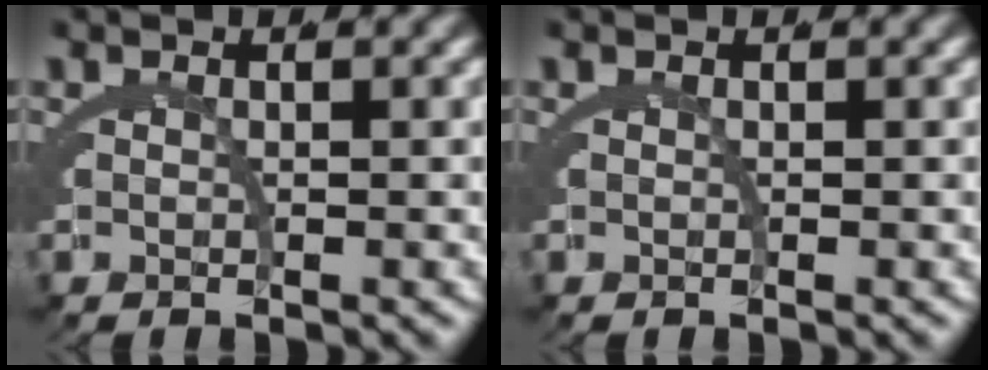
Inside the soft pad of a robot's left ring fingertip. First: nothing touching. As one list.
[{"total": 0.0}]